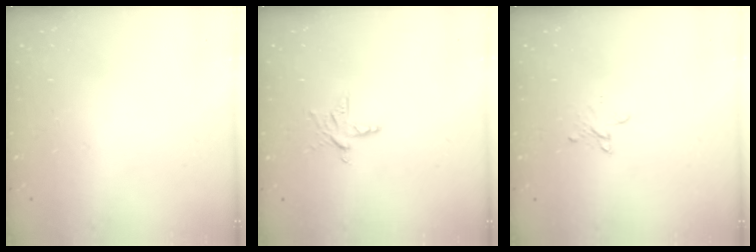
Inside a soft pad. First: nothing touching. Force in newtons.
{"total": 5.0, "press": 5.0, "slide": 0.3}
{"total": 3.0, "press": 3.0, "slide": 0.3}